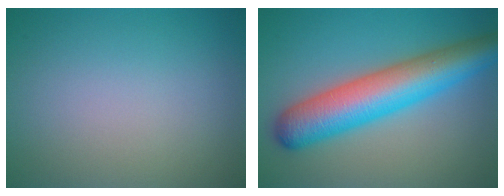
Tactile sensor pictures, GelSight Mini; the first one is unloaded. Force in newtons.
{"total": 9.0, "press": 9.0, "slide": 0.2}